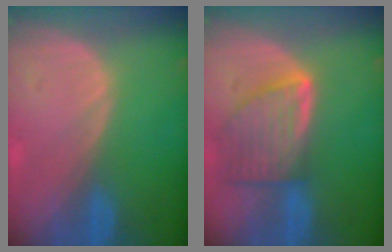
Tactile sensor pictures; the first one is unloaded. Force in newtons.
{"total": 8.0, "press": 7.2, "slide": 3.5}